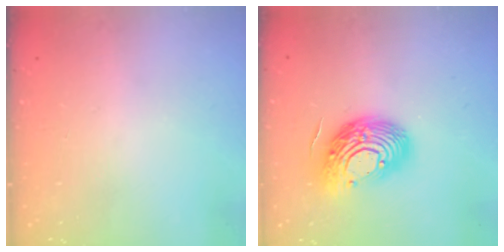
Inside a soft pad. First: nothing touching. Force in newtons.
{"total": 16.1, "press": 16.1, "slide": 1.3}